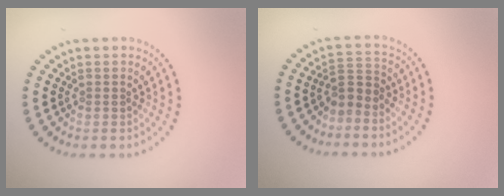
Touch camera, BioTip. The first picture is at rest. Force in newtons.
{"total": 2.2, "press": 1.6, "slide": 1.6}